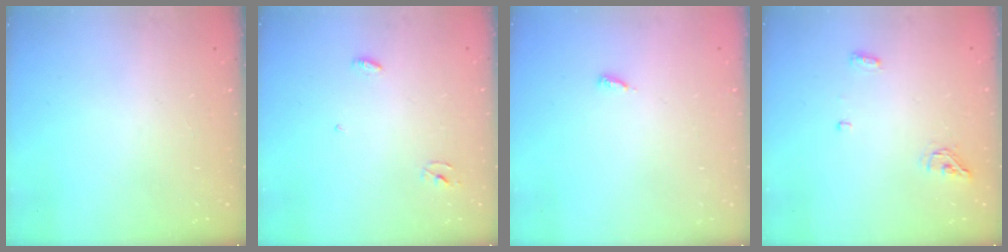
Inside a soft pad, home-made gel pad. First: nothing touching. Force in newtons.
{"total": 3.3, "press": 3.3, "slide": 0.3}
{"total": 2.9, "press": 2.9, "slide": 0.2}
{"total": 4.9, "press": 4.8, "slide": 1.0}